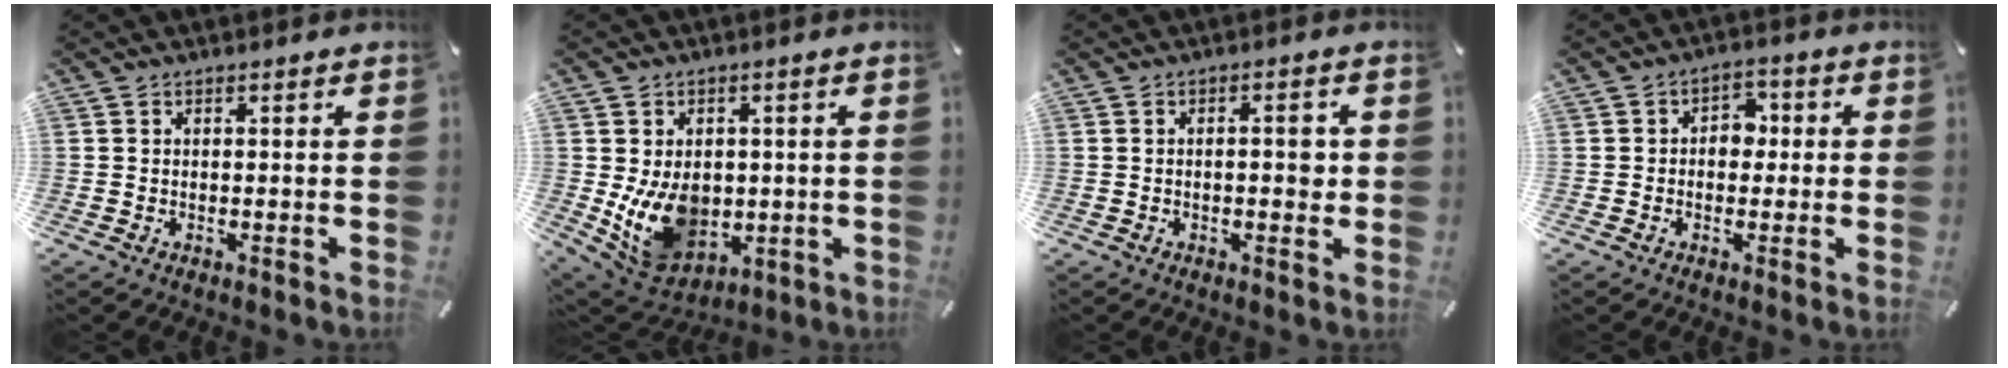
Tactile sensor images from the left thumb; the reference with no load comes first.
{"total": 12.1, "force": [-1.1, 9.6, 7.3], "torque": [-0.143, -0.010, -0.014]}
{"total": 4.1, "force": [-0.1, 1.9, 3.7], "torque": [-0.044, 0.001, -0.009]}
{"total": 4.8, "force": [-0.5, 3.8, 2.9], "torque": [-0.035, 0.007, -0.016]}